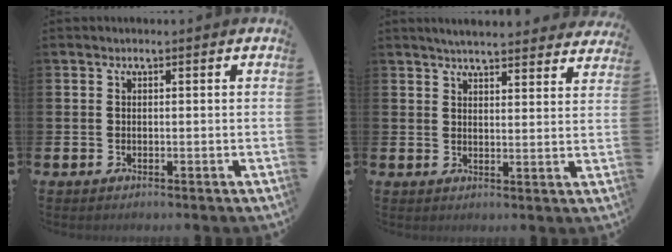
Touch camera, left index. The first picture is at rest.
{"total": 4.6, "force": [4.5, 0.3, 1.0], "torque": [-0.026, -0.022, 0.081]}